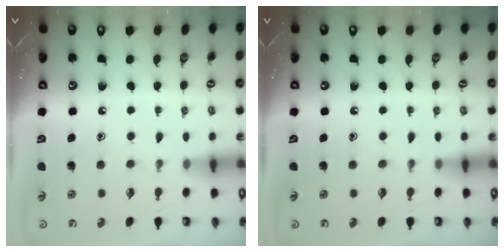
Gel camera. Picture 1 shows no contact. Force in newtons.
{"total": 0.0}